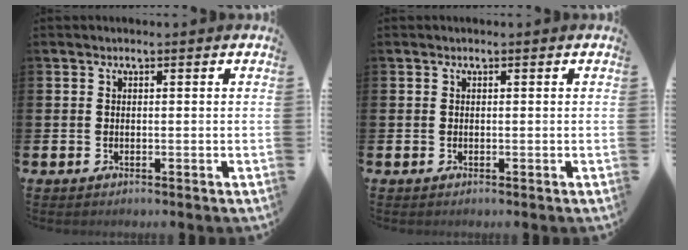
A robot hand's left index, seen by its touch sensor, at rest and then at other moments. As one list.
[{"total": 0.0}]